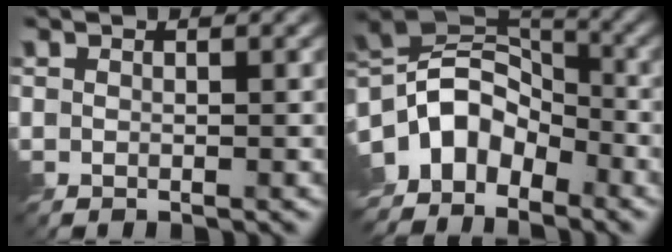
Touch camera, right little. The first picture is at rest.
{"total": 8.1, "force": [-5.2, 4.5, 4.2], "torque": [-0.072, 0.013, -0.114]}